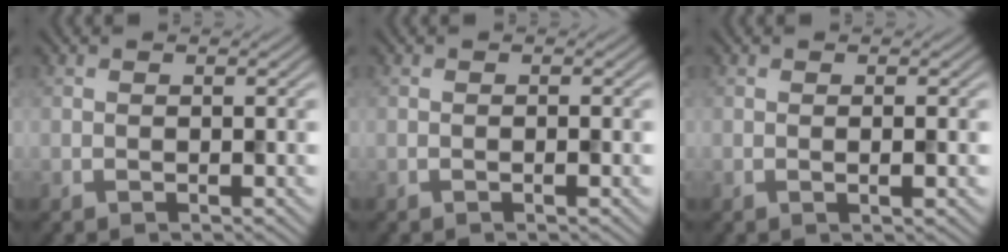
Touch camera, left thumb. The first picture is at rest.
{"total": 0.6, "force": [-0.3, 0.0, 0.6], "torque": [-0.013, -0.001, -0.006]}
{"total": 1.2, "force": [-0.1, 0.2, 1.1], "torque": [-0.025, 0.000, -0.003]}